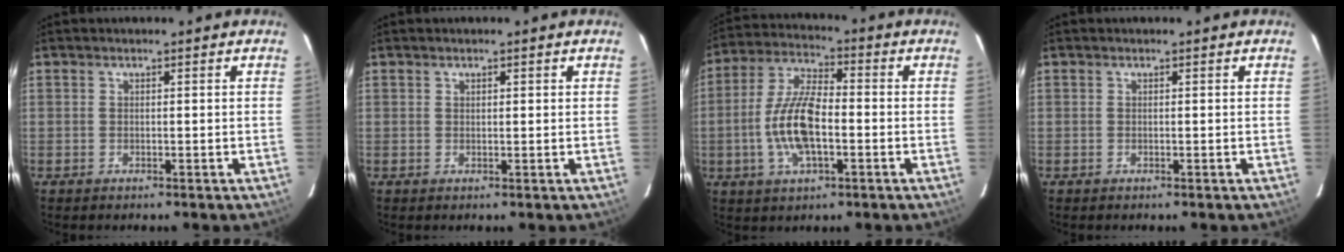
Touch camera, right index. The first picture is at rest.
{"total": 0.8, "force": [0.5, 0.4, 0.5], "torque": [-0.006, 0.003, 0.008]}
{"total": 12.1, "force": [-2.7, 4.8, 10.8], "torque": [-0.224, 0.004, -0.053]}
{"total": 0.0}